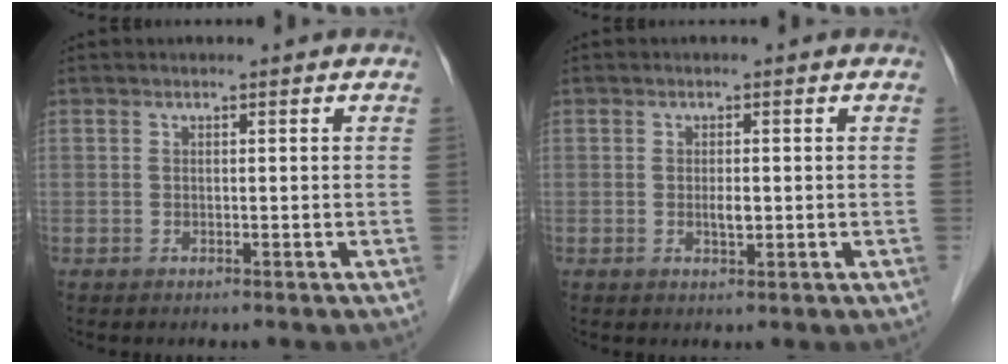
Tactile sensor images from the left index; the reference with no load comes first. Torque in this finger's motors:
{"motor_torque": [0.14, 0.11, 0.01, 0.02]}